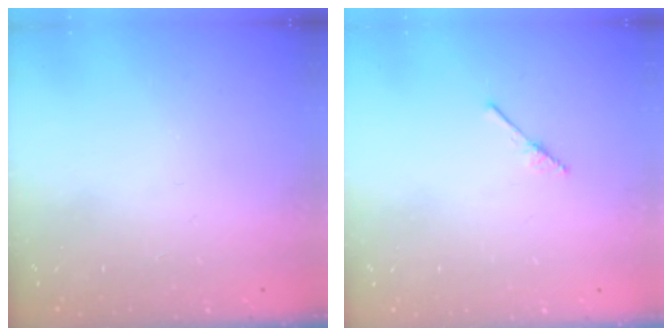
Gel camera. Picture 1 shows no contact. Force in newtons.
{"total": 2.5, "press": 2.4, "slide": 0.3}